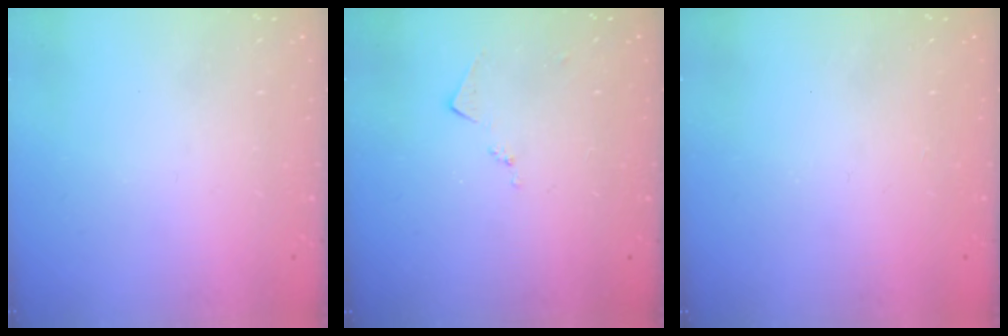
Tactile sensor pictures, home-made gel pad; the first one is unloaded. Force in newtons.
{"total": 7.4, "press": 7.3, "slide": 0.9}
{"total": 1.0, "press": 0.9, "slide": 0.4}